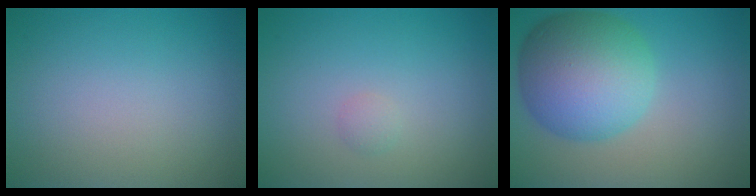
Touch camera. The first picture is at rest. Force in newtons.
{"total": 0.6, "press": 0.6, "slide": 0.1}
{"total": 9.9, "press": 9.9, "slide": 0.2}